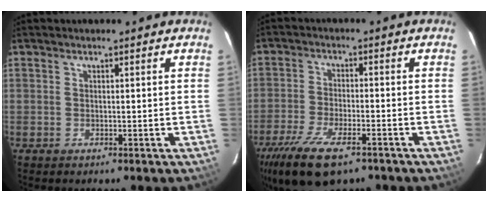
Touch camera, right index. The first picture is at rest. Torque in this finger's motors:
{"motor_torque": [1.37, -0.77, 0.58, 0.14]}